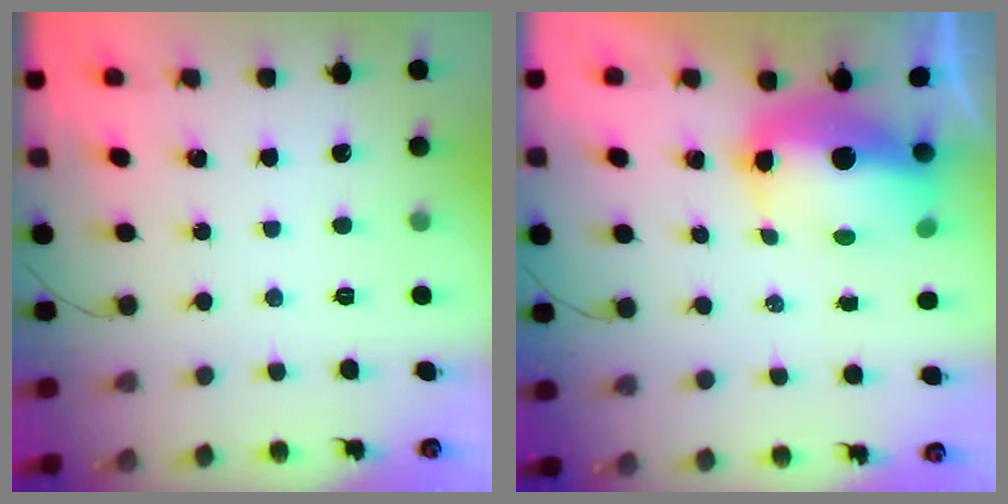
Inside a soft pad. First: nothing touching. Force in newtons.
{"total": 10.3, "press": 10.1, "slide": 2.1}